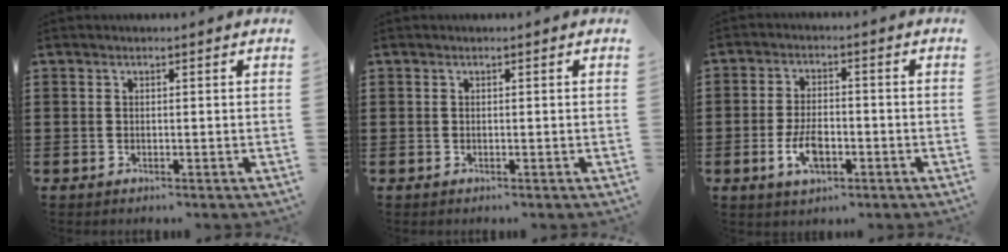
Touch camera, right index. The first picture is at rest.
{"total": 0.0}
{"total": 5.8, "force": [-2.0, 2.9, 4.7], "torque": [-0.106, 0.000, -0.040]}